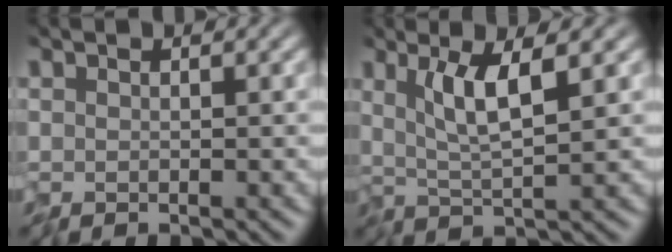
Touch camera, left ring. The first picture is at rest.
{"total": 5.0, "force": [1.1, 1.0, 4.8], "torque": [-0.082, -0.007, 0.013]}